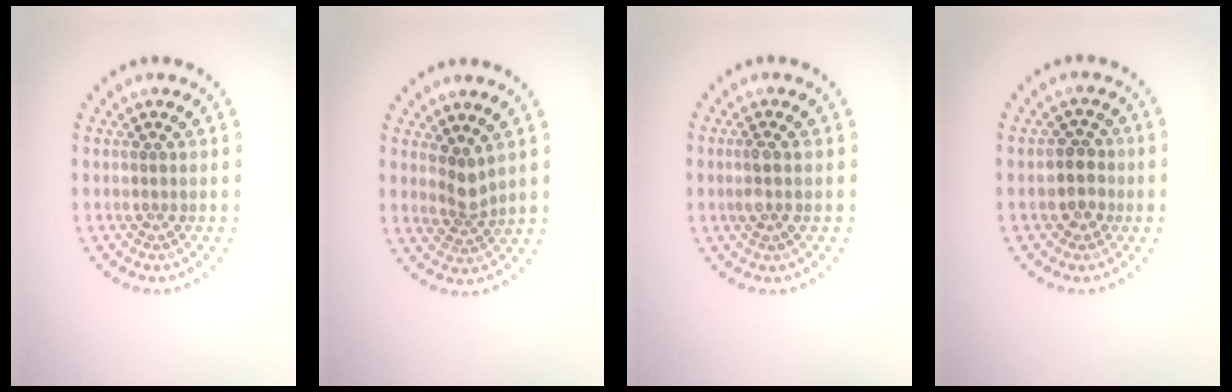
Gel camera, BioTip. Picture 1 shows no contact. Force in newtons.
{"total": 1.9, "press": 1.3, "slide": 1.4}
{"total": 1.7, "press": 1.6, "slide": 0.7}
{"total": 2.4, "press": 2.2, "slide": 1.0}